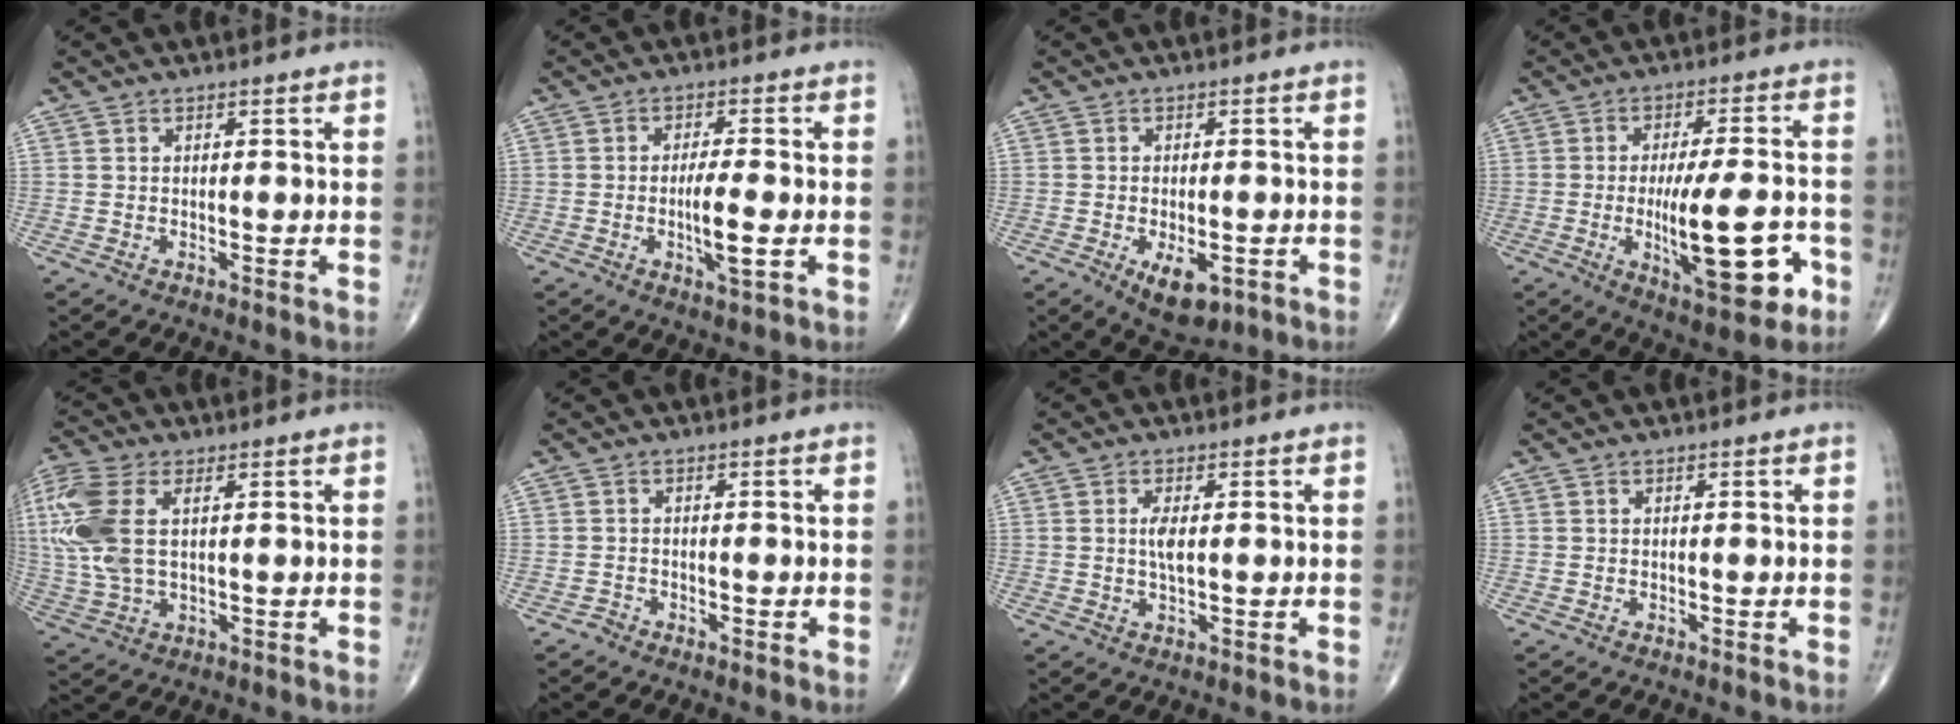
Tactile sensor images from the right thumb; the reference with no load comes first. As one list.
[{"total": 6.3, "force": [-1.2, 1.3, 6.0], "torque": [-0.110, -0.003, -0.021]}, {"total": 7.3, "force": [-2.7, 3.7, 5.7], "torque": [-0.080, 0.001, -0.028]}, {"total": 17.1, "force": [-4.4, 5.3, 15.6], "torque": [-0.235, 0.006, -0.057]}, {"total": 13.8, "force": [3.1, 7.4, 11.3], "torque": [-0.296, 0.008, 0.066]}, {"total": 0.9, "force": [-0.8, 0.4, -0.2], "torque": [0.007, 0.001, -0.022]}, {"total": 3.0, "force": [0.4, 1.0, 2.8], "torque": [-0.057, -0.004, 0.008]}, {"total": 0.0}]